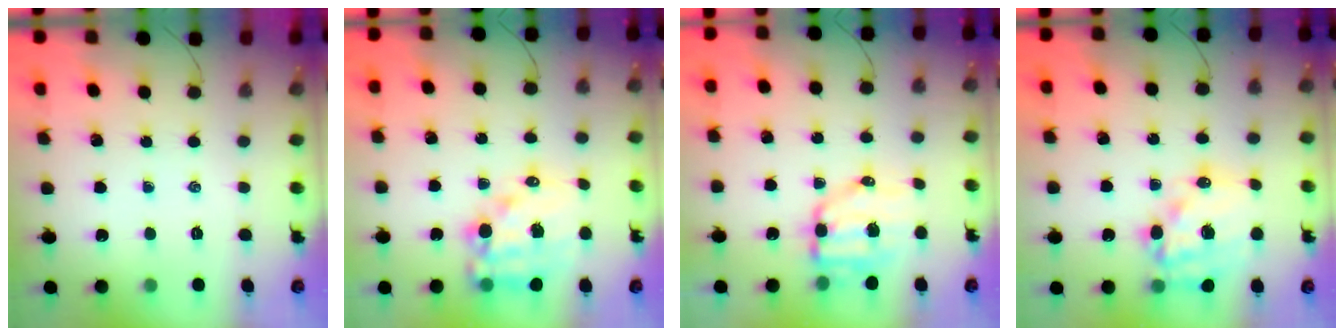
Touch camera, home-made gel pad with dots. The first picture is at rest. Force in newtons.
{"total": 14.2, "press": 13.8, "slide": 3.4}
{"total": 8.0, "press": 7.8, "slide": 1.8}
{"total": 16.6, "press": 16.1, "slide": 4.1}